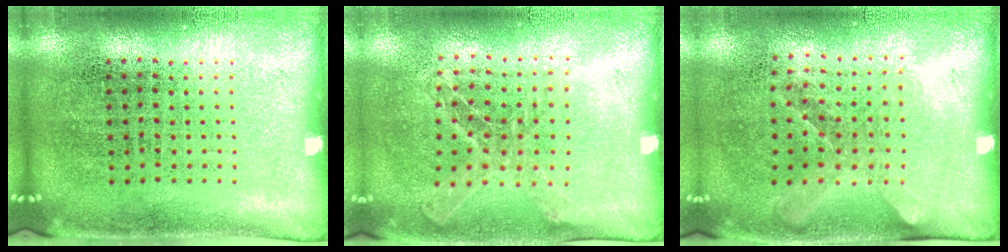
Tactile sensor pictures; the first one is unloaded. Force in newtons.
{"total": 1.2, "press": 1.1, "slide": 0.2}
{"total": 1.3, "press": 1.0, "slide": 0.8}